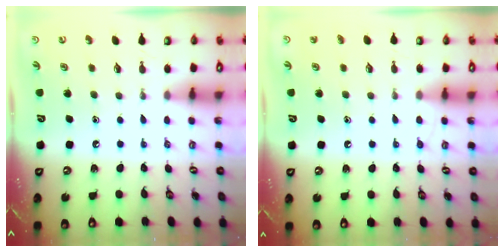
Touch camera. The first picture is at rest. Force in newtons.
{"total": 5.6, "press": 5.6, "slide": 0.5}